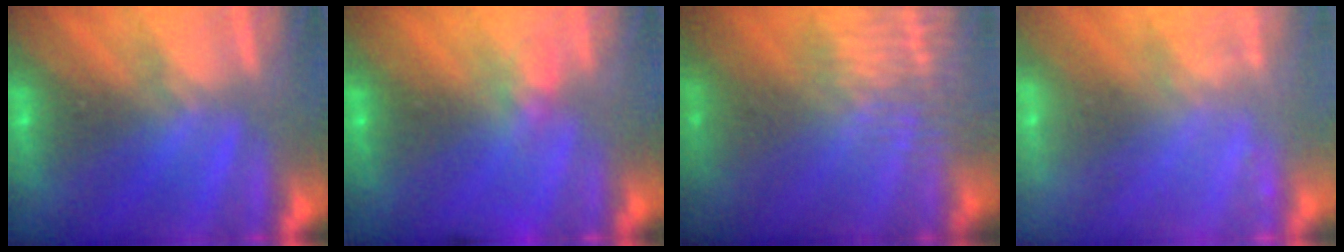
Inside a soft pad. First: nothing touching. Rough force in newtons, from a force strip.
{"total": 3.3}
{"total": 3.4}
{"total": 2.3}